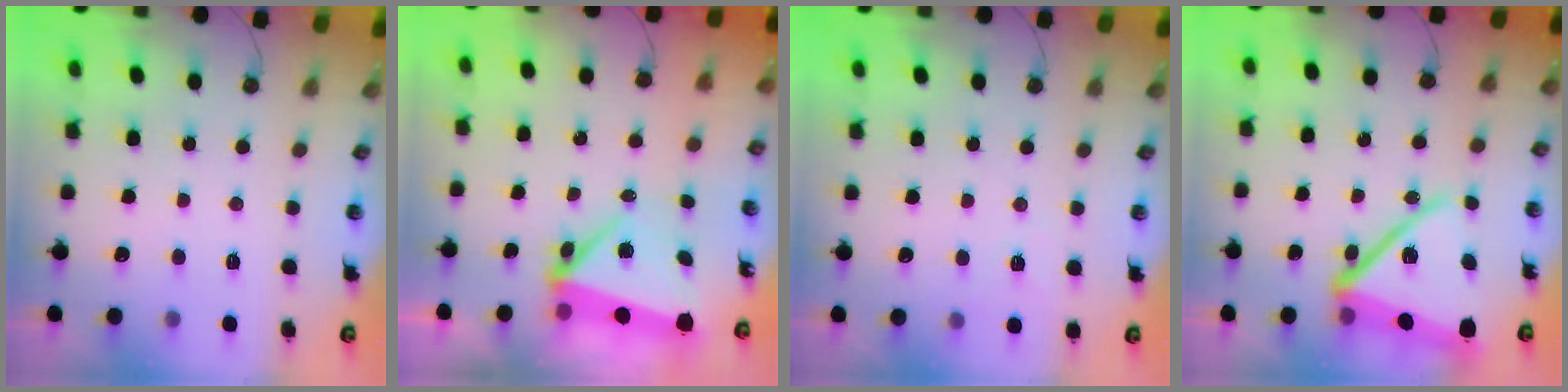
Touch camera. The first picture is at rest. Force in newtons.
{"total": 7.5, "press": 6.5, "slide": 3.7}
{"total": 3.0, "press": 2.4, "slide": 1.8}
{"total": 19.4, "press": 19.4, "slide": 1.6}